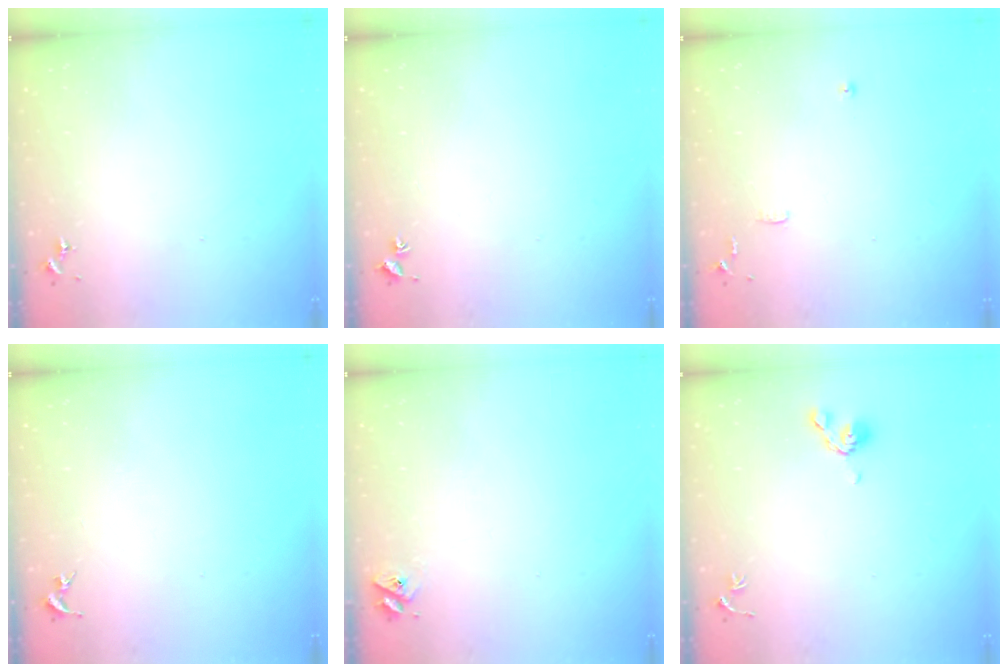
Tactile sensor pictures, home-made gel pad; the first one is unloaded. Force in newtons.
{"total": 2.0, "press": 2.0, "slide": 0.2}
{"total": 7.3, "press": 7.3, "slide": 0.6}
{"total": 0.0}
{"total": 2.8, "press": 2.8, "slide": 0.3}
{"total": 6.4, "press": 6.3, "slide": 1.3}